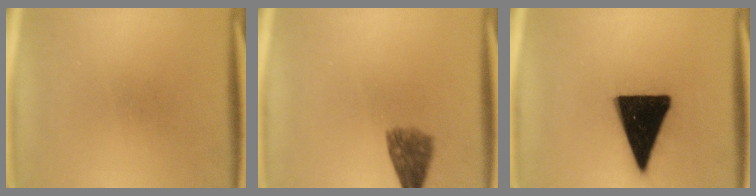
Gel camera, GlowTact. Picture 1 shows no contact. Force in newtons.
{"total": 4.9}
{"total": 19.4}